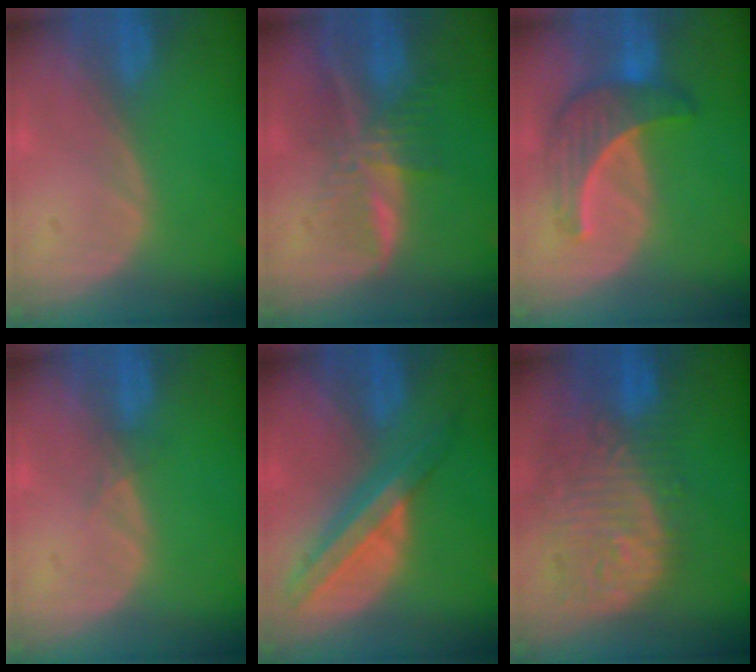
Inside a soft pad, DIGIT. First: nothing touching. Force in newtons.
{"total": 7.7, "press": 6.5, "slide": 4.1}
{"total": 7.0, "press": 6.9, "slide": 1.4}
{"total": 0.7, "press": 0.7, "slide": 0.2}
{"total": 8.2, "press": 7.0, "slide": 4.3}
{"total": 13.3, "press": 11.2, "slide": 7.1}